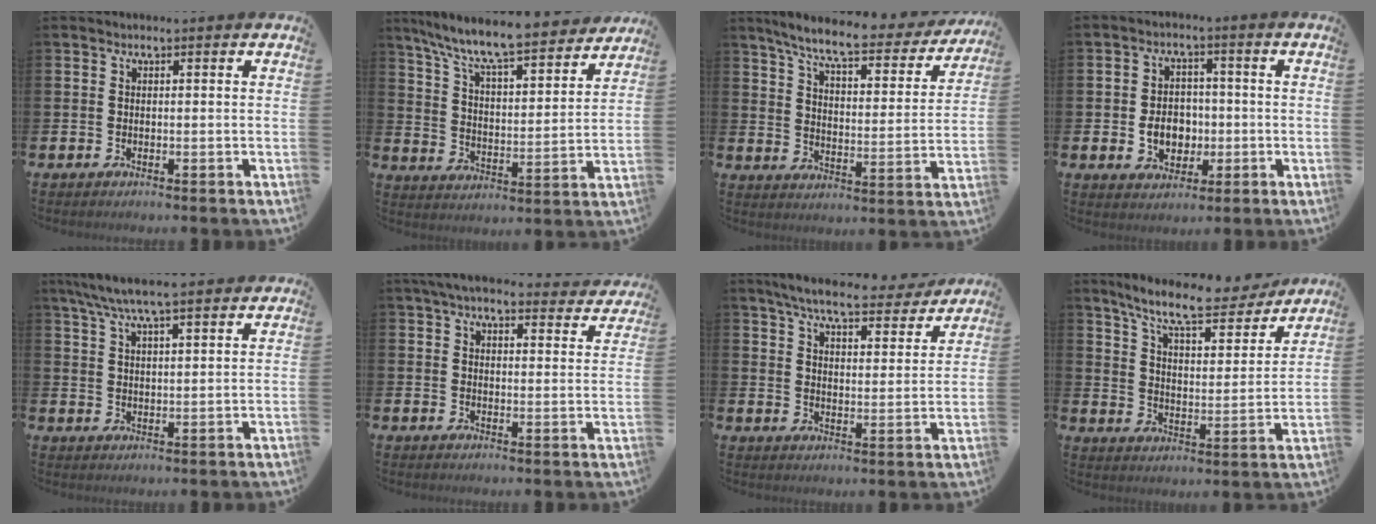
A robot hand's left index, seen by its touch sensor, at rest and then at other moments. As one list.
[{"total": 9.7, "force": [8.9, 1.1, 3.7], "torque": [-0.105, -0.064, 0.151]}, {"total": 7.8, "force": [6.8, 1.2, 3.6], "torque": [-0.097, -0.043, 0.112]}, {"total": 5.1, "force": [-0.8, 4.2, 2.8], "torque": [-0.035, 0.001, -0.024]}, {"total": 6.8, "force": [6.2, 0.8, 2.8], "torque": [-0.070, -0.018, 0.112]}, {"total": 6.1, "force": [5.6, 1.3, 2.0], "torque": [-0.056, -0.022, 0.101]}, {"total": 7.2, "force": [6.6, 1.2, 2.6], "torque": [-0.066, -0.037, 0.112]}, {"total": 10.1, "force": [8.9, 1.9, 4.4], "torque": [-0.108, -0.050, 0.151]}]